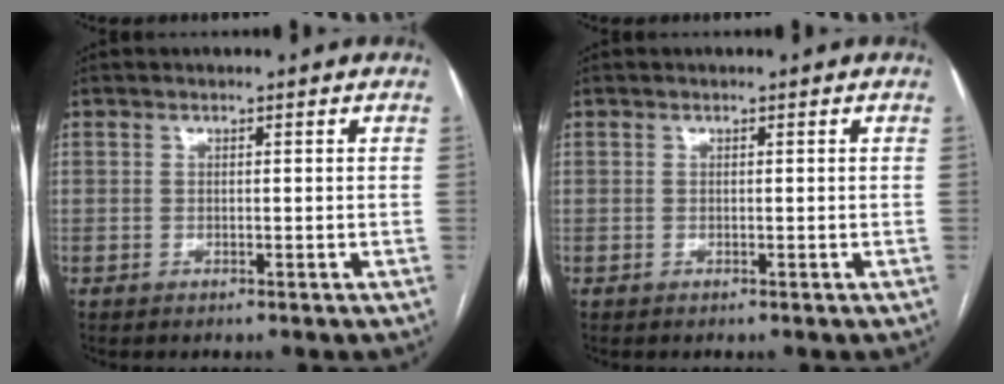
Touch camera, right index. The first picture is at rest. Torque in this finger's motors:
{"motor_torque": [0.22, 0.07, 0.04, 0.01]}